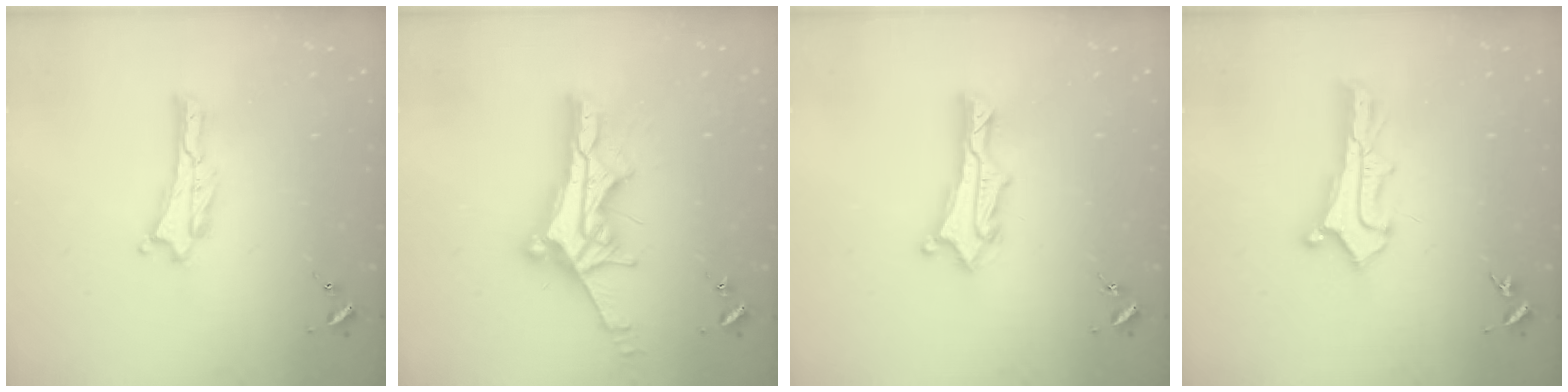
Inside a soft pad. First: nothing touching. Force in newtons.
{"total": 10.9, "press": 10.8, "slide": 0.9}
{"total": 3.0, "press": 3.0, "slide": 0.2}
{"total": 2.6, "press": 2.6, "slide": 0.2}